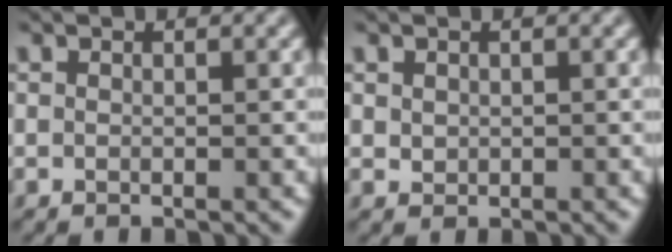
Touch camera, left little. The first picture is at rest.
{"total": 0.6, "force": [0.2, 0.6, 0.2], "torque": [-0.005, -0.002, 0.008]}